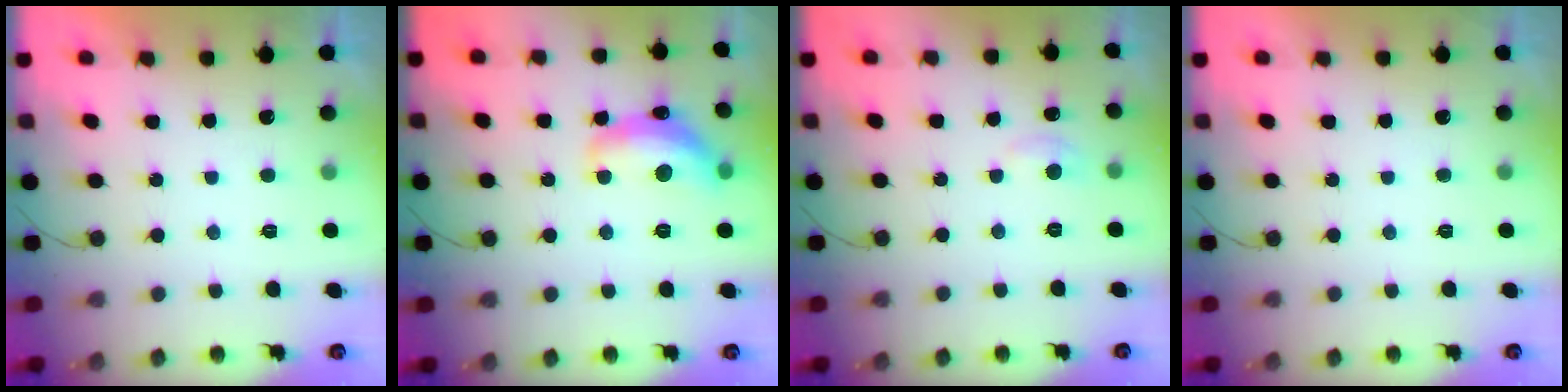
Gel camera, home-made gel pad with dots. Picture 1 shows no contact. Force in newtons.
{"total": 14.2, "press": 14.1, "slide": 1.0}
{"total": 5.0, "press": 5.0, "slide": 0.7}
{"total": 0.0}